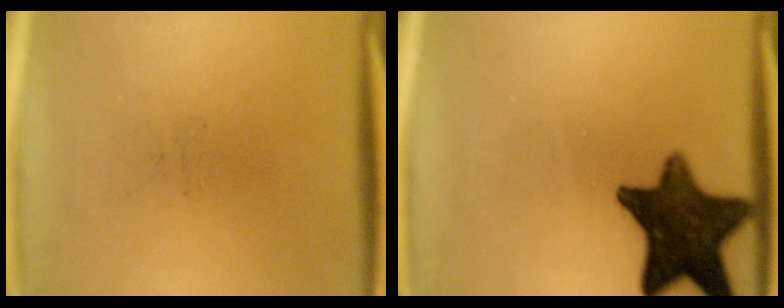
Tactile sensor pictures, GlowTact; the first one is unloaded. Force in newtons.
{"total": 14.0}